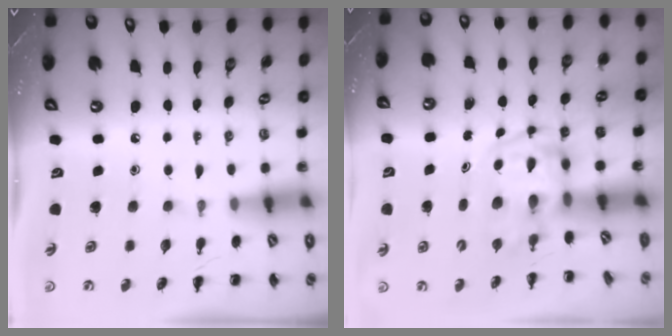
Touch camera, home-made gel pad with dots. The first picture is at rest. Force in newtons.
{"total": 3.8, "press": 3.7, "slide": 0.6}